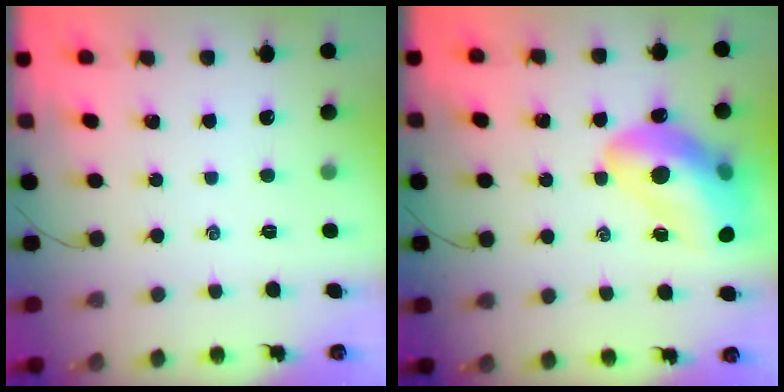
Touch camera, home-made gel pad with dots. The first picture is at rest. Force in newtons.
{"total": 20.4, "press": 19.8, "slide": 4.8}